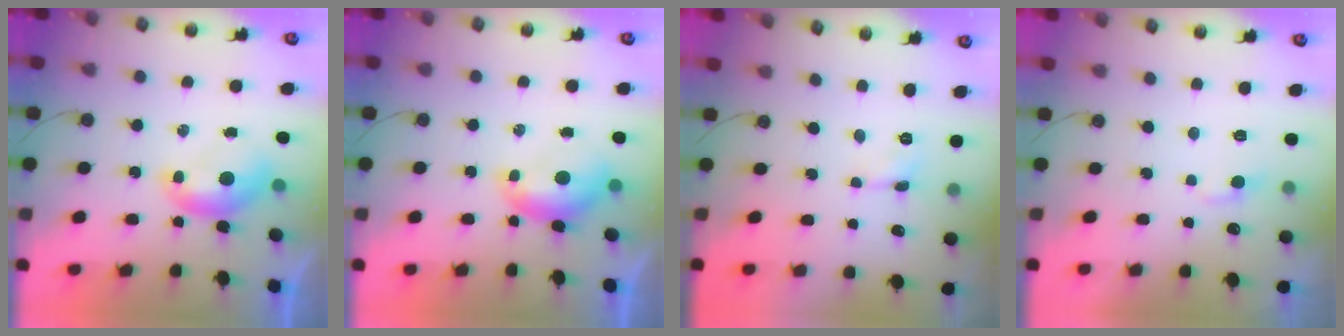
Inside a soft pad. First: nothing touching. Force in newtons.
{"total": 0.0}
{"total": 0.9, "press": 0.8, "slide": 0.3}
{"total": 1.8, "press": 1.7, "slide": 0.5}